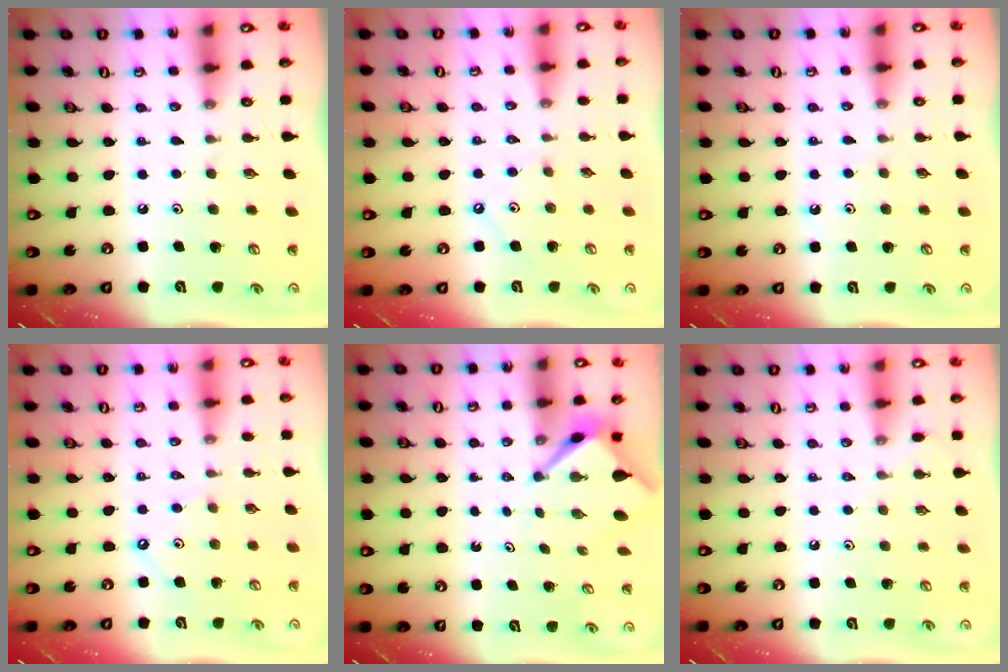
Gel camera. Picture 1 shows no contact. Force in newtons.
{"total": 1.8, "press": 1.8, "slide": 0.3}
{"total": 3.6, "press": 3.6, "slide": 0.6}
{"total": 2.5, "press": 2.5, "slide": 0.5}
{"total": 3.2, "press": 3.2, "slide": 0.2}
{"total": 2.9, "press": 2.9, "slide": 0.6}